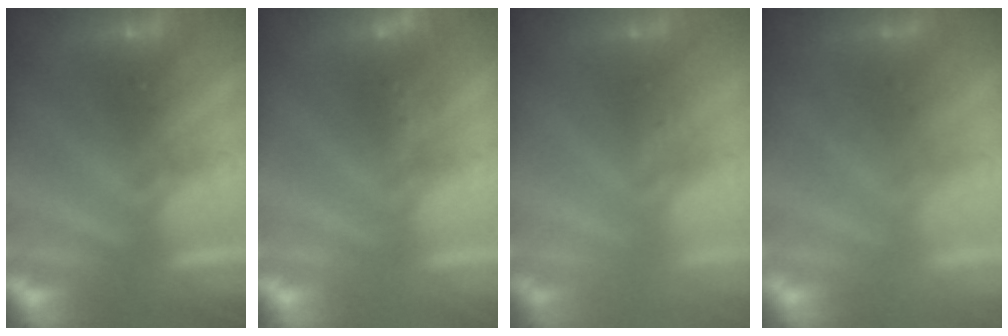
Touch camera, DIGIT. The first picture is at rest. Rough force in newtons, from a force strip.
{"total": 1.2}
{"total": 2.5}
{"total": 2.2}